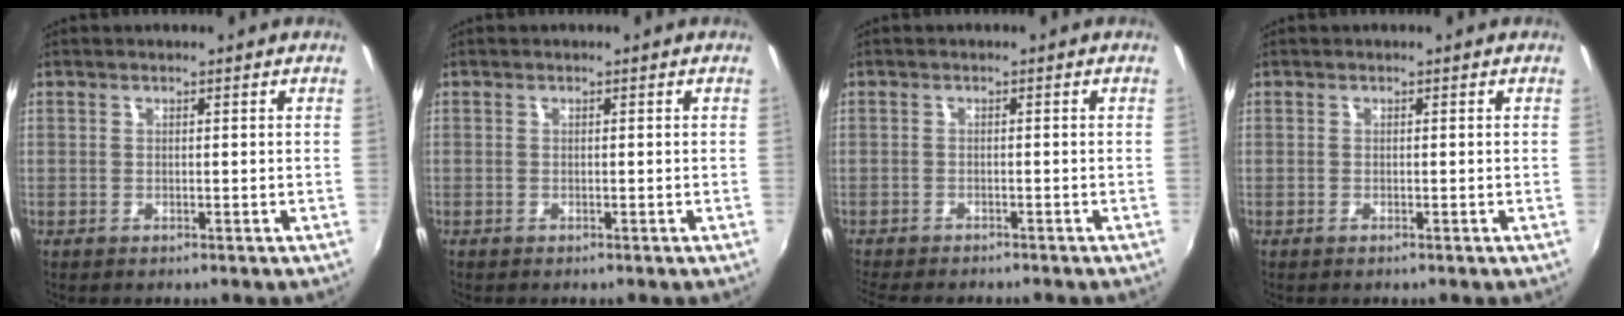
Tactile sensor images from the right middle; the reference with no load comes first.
{"total": 0.0}
{"total": 6.0, "force": [-5.5, 1.0, 2.2], "torque": [-0.058, -0.020, -0.090]}
{"total": 0.0}